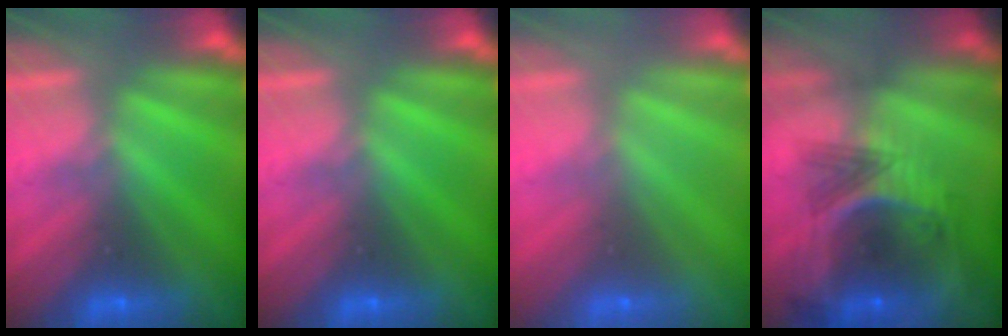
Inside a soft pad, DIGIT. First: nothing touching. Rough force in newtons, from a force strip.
{"total": 0.0}
{"total": 3.0}
{"total": 7.4}